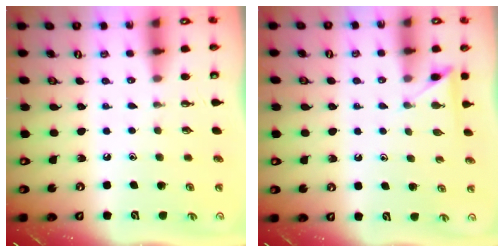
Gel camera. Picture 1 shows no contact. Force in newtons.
{"total": 4.7, "press": 4.6, "slide": 0.6}